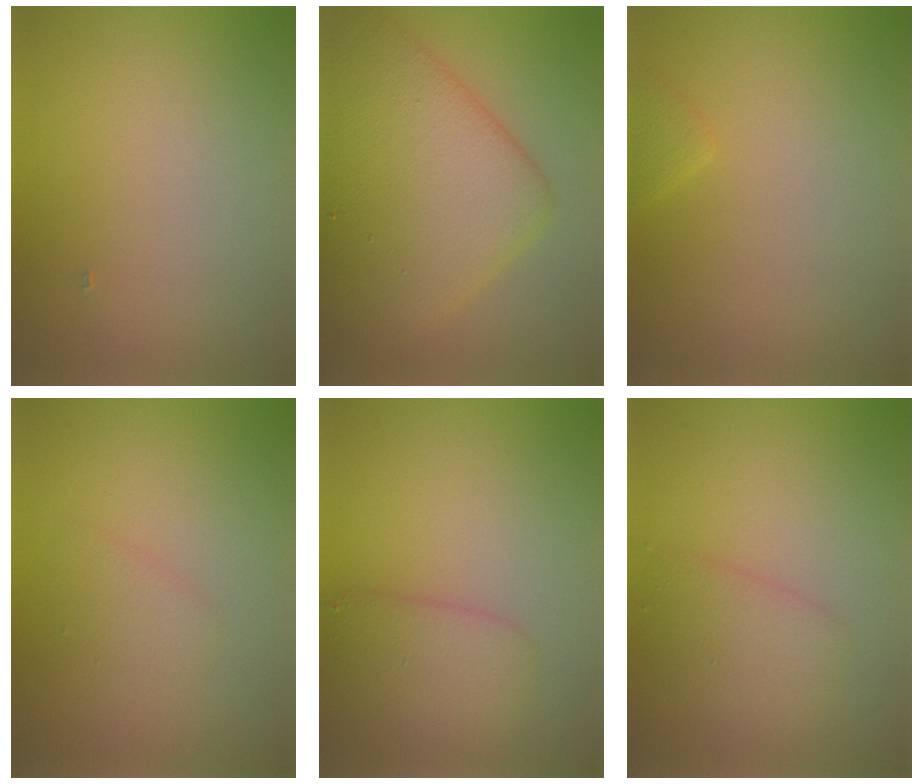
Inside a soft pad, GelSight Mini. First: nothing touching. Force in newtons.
{"total": 10.7, "press": 10.7, "slide": 0.2}
{"total": 0.8, "press": 0.8, "slide": 0.1}
{"total": 1.4, "press": 1.4, "slide": 0.0}
{"total": 2.8, "press": 2.8, "slide": 0.1}
{"total": 2.4, "press": 2.4, "slide": 0.1}